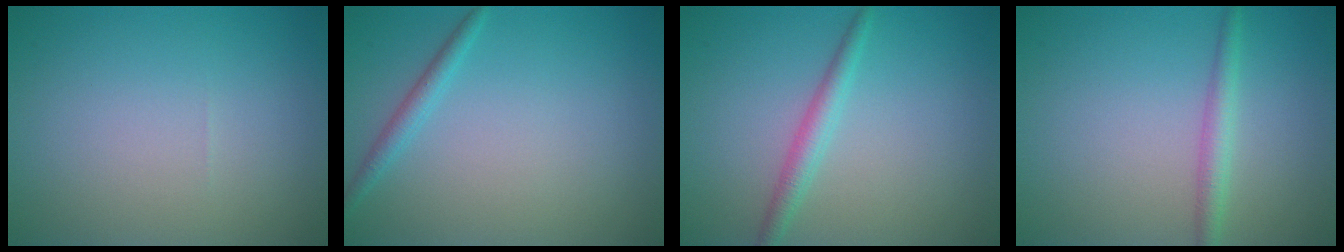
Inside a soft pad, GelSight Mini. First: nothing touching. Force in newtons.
{"total": 1.5, "press": 1.5, "slide": 0.1}
{"total": 2.2, "press": 2.1, "slide": 0.0}
{"total": 2.0, "press": 2.0, "slide": 0.0}